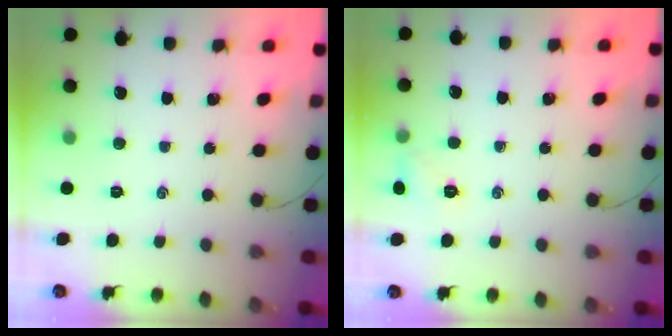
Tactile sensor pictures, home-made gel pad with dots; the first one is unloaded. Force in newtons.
{"total": 5.4, "press": 5.2, "slide": 1.4}